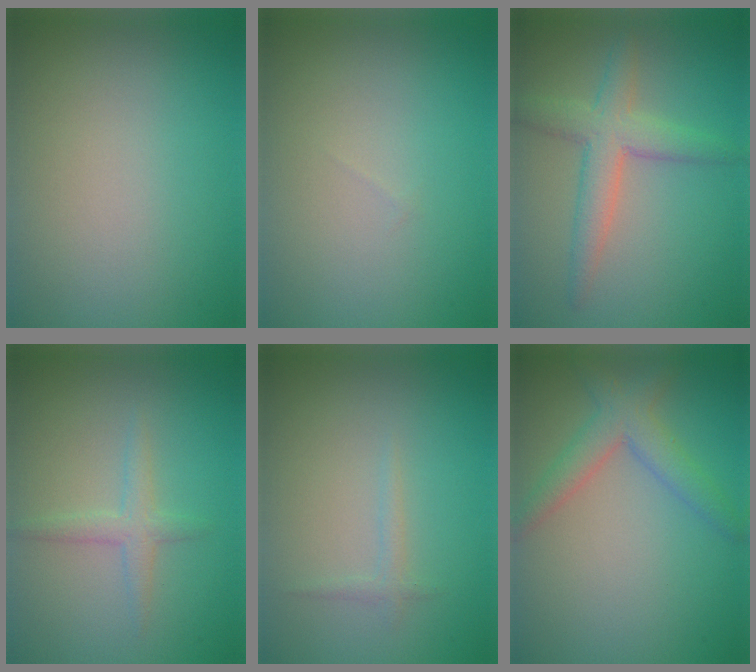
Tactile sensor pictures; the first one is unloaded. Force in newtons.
{"total": 0.0}
{"total": 4.1, "press": 4.1, "slide": 0.2}
{"total": 1.9, "press": 1.9, "slide": 0.1}
{"total": 0.8, "press": 0.8, "slide": 0.0}
{"total": 3.4, "press": 3.4, "slide": 0.2}